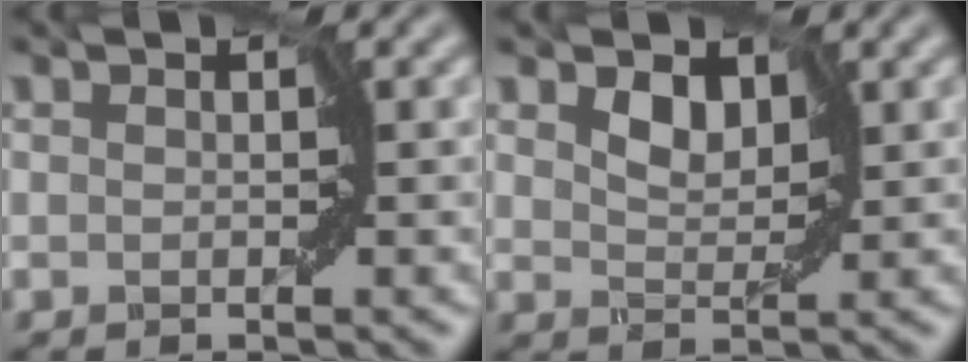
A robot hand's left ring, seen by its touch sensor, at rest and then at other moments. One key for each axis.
{"total": 2.4, "fx": 1.5, "fy": 1.4, "fz": 1.3, "tx": -0.029, "ty": 0.000, "tz": 0.025}